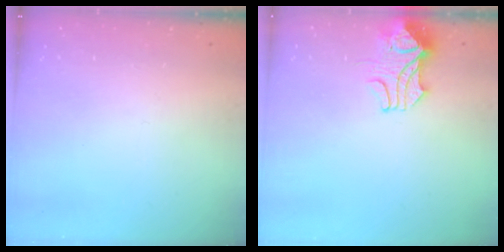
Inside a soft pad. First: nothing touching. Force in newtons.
{"total": 2.1, "press": 1.9, "slide": 0.9}